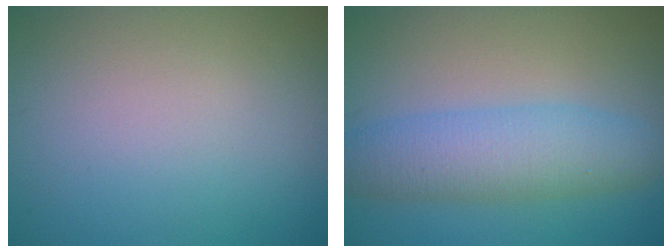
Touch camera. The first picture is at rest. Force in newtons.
{"total": 5.7, "press": 5.7, "slide": 0.1}